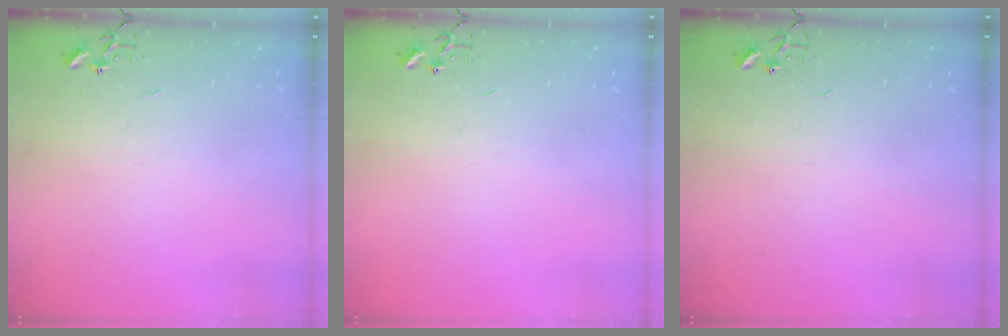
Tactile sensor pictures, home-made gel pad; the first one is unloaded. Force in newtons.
{"total": 0.0}
{"total": 0.0}